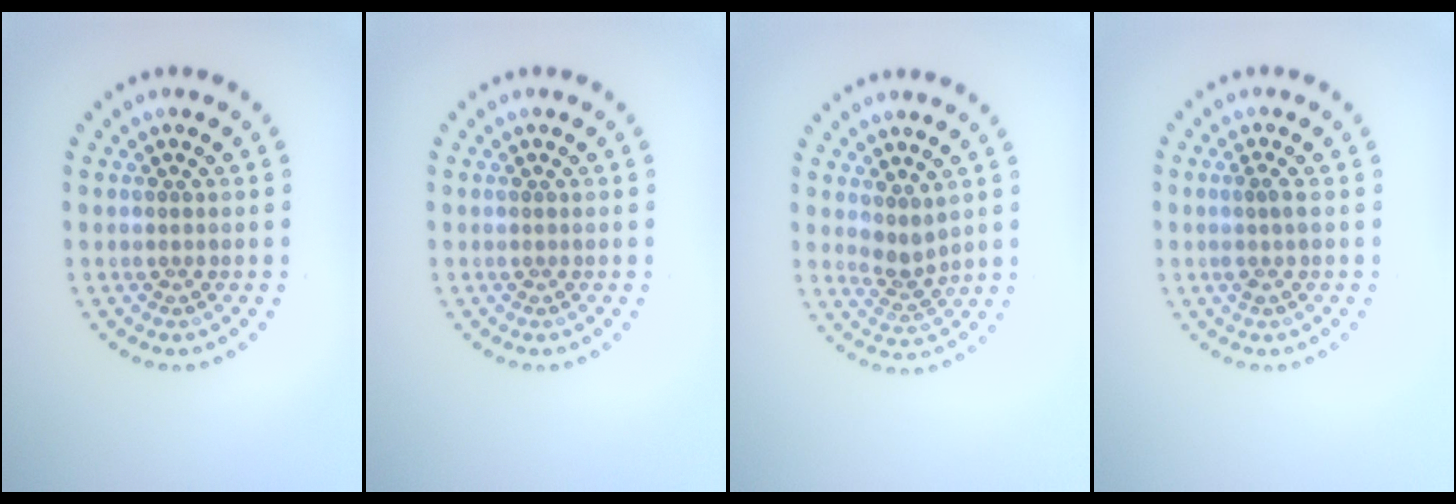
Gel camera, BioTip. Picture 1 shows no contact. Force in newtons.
{"total": 0.0}
{"total": 2.0, "press": 1.5, "slide": 1.4}
{"total": 1.3, "press": 1.0, "slide": 0.8}